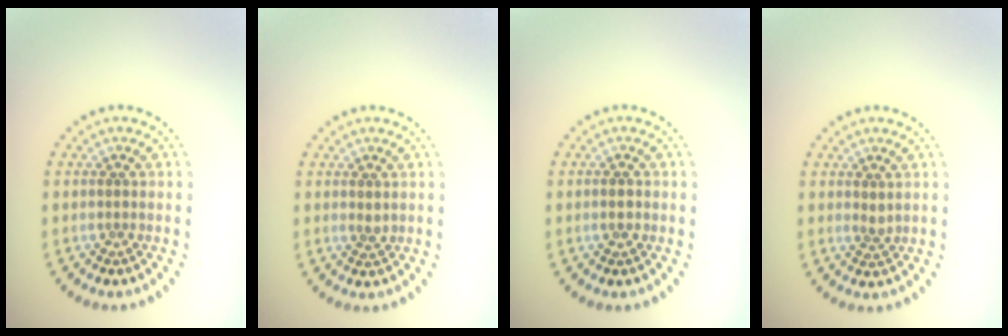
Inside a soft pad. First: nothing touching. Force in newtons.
{"total": 0.9, "press": 0.8, "slide": 0.4}
{"total": 1.2, "press": 1.1, "slide": 0.3}
{"total": 0.9, "press": 0.7, "slide": 0.5}